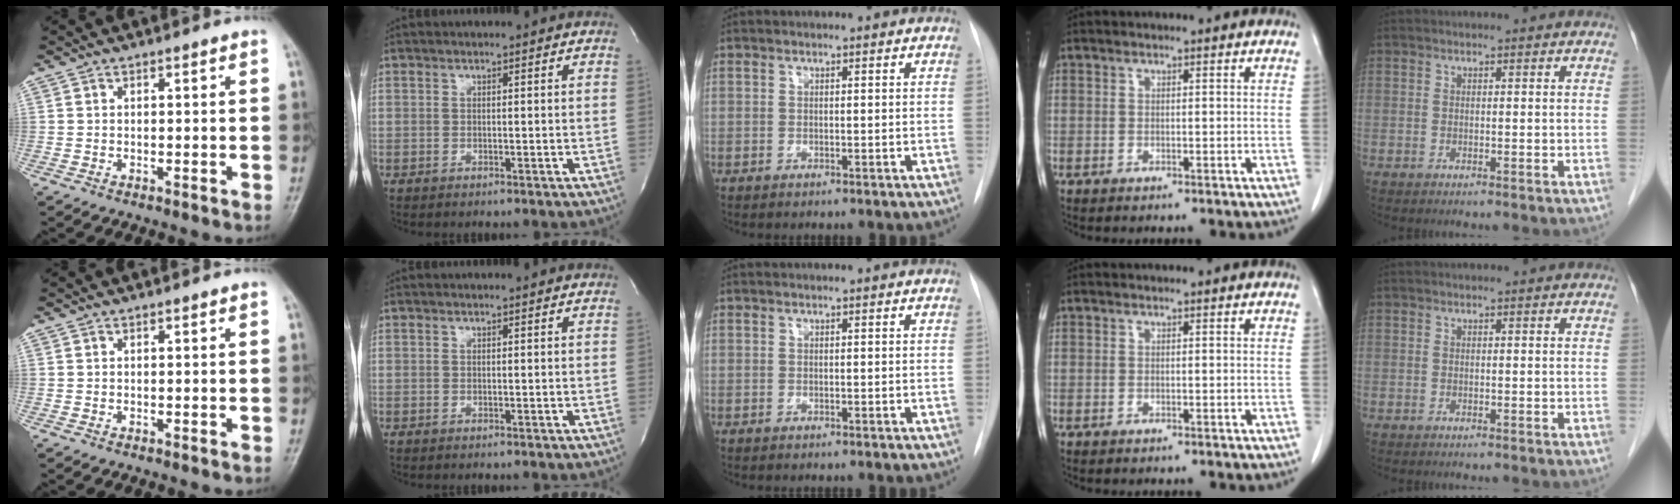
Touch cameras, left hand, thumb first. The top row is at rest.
{}